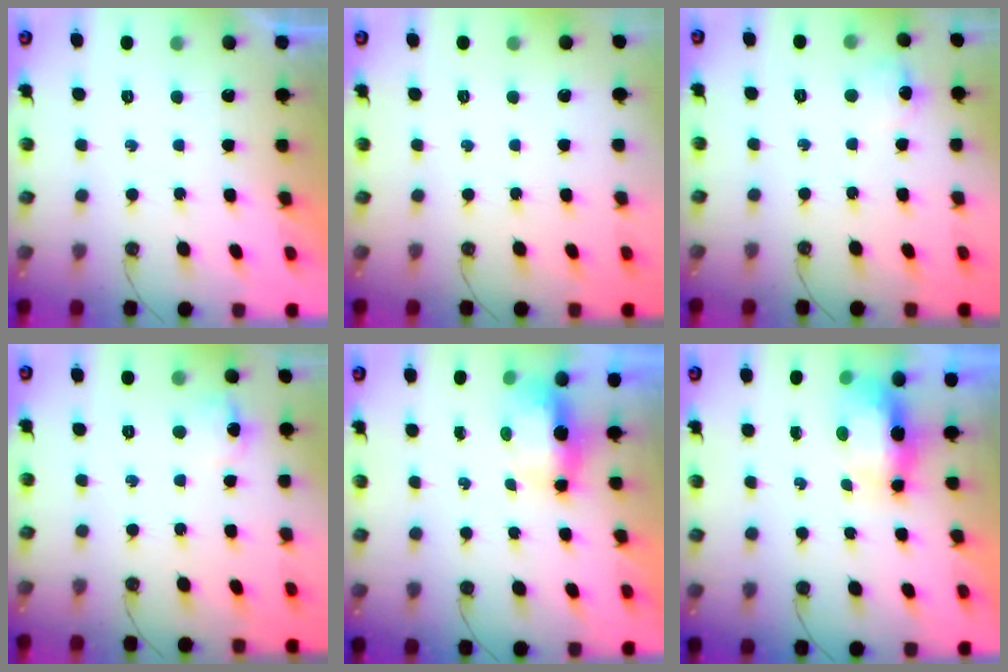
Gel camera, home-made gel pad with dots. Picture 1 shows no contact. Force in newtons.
{"total": 0.0}
{"total": 5.9, "press": 5.9, "slide": 0.6}
{"total": 6.6, "press": 6.6, "slide": 0.7}
{"total": 7.8, "press": 6.6, "slide": 4.2}
{"total": 15.1, "press": 9.0, "slide": 12.1}